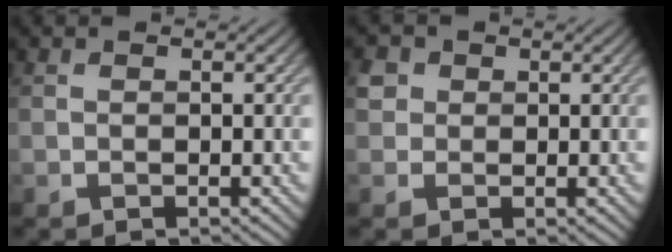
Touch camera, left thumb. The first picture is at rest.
{"total": 2.3, "force": [0.6, 2.2, 0.6], "torque": [-0.015, 0.000, 0.007]}